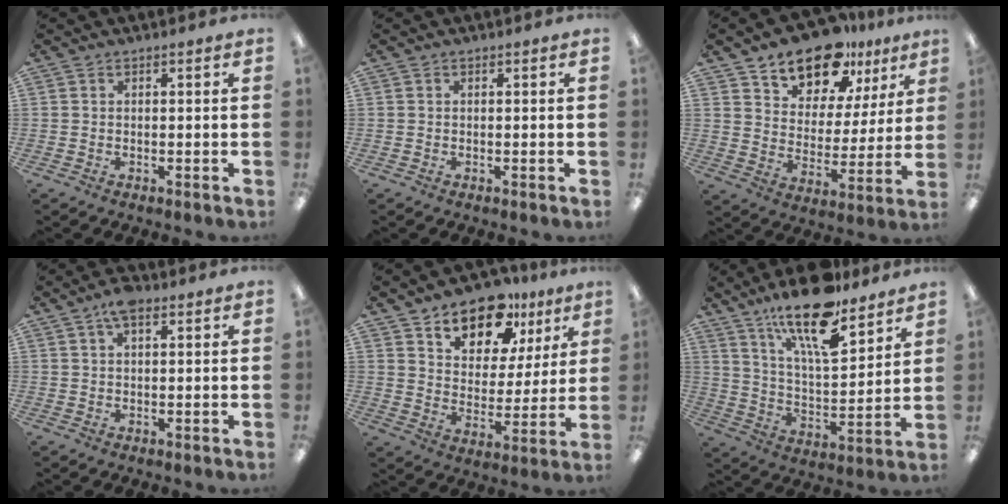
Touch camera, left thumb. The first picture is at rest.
{"total": 0.0}
{"total": 15.1, "force": [12.2, 7.5, 4.6], "torque": [-0.075, -0.089, 0.223]}
{"total": 4.8, "force": [2.6, 2.0, 3.5], "torque": [-0.059, -0.002, 0.042]}
{"total": 14.2, "force": [10.7, 7.6, 5.4], "torque": [-0.083, -0.073, 0.193]}
{"total": 18.9, "force": [13.8, 5.6, 11.6], "torque": [-0.198, -0.081, 0.231]}